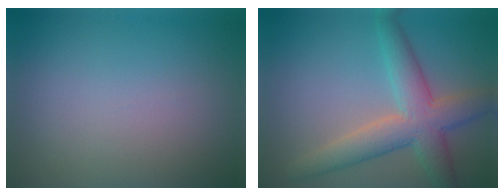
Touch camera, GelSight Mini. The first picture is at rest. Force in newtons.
{"total": 6.2, "press": 6.2, "slide": 0.2}